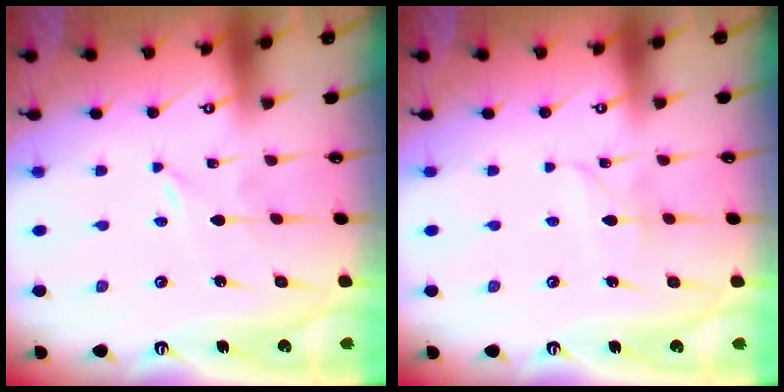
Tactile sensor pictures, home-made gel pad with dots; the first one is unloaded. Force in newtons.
{"total": 2.7, "press": 2.7, "slide": 0.3}